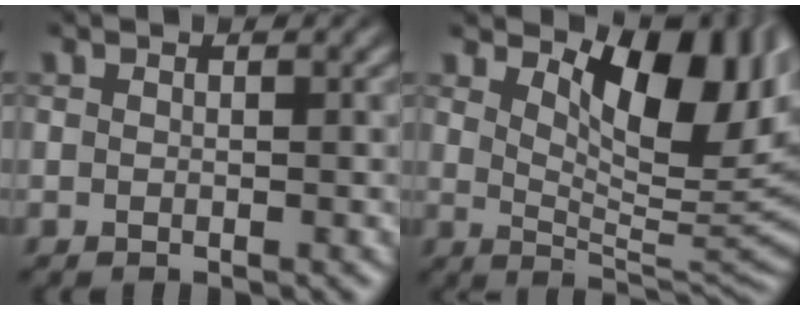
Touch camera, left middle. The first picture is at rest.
{"total": 9.8, "force": [3.6, 4.7, 7.9], "torque": [-0.112, -0.010, 0.058]}